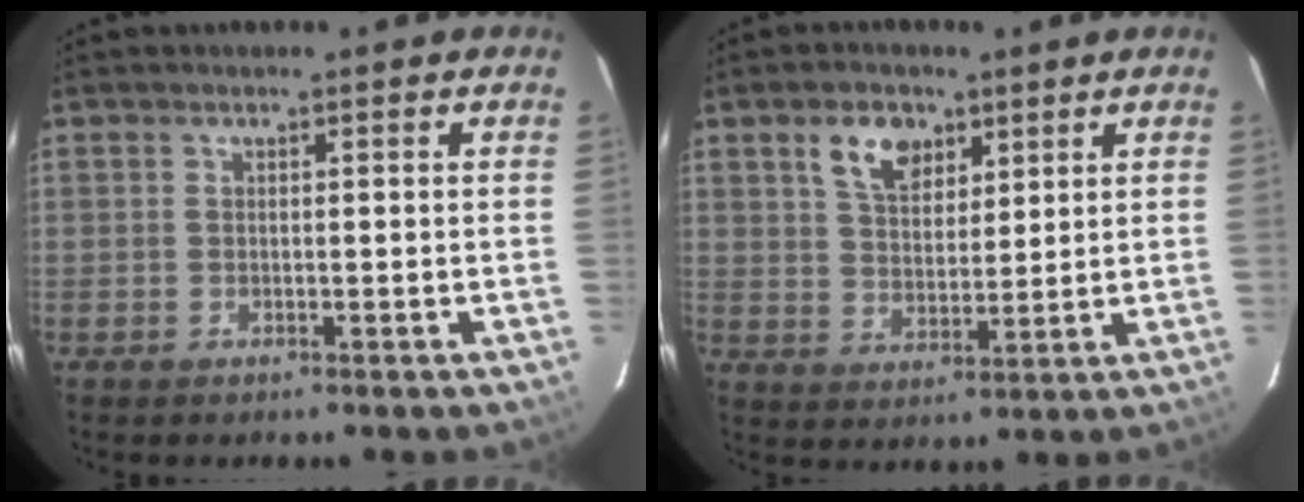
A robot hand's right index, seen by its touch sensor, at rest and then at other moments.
{"total": 7.6, "force": [4.1, 4.7, 4.4], "torque": [-0.076, 0.012, 0.076]}